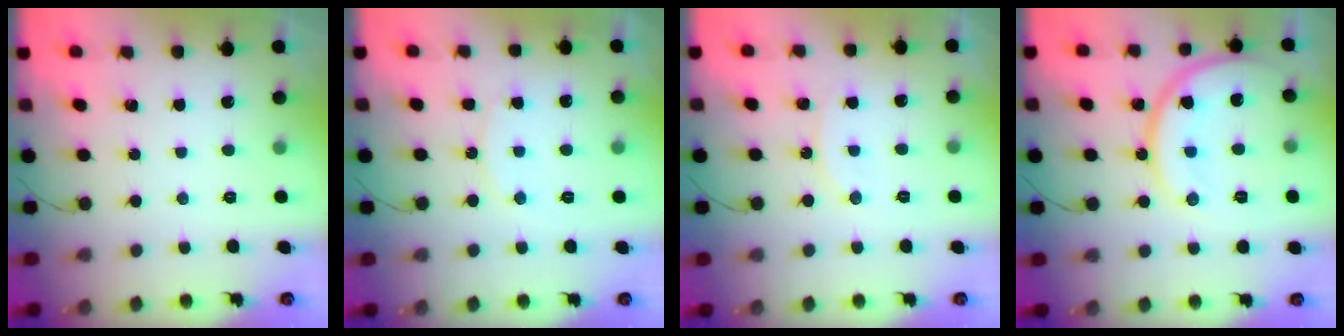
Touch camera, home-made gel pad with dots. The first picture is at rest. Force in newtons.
{"total": 9.1, "press": 9.1, "slide": 0.6}
{"total": 6.8, "press": 6.8, "slide": 0.2}
{"total": 14.0, "press": 14.0, "slide": 0.7}